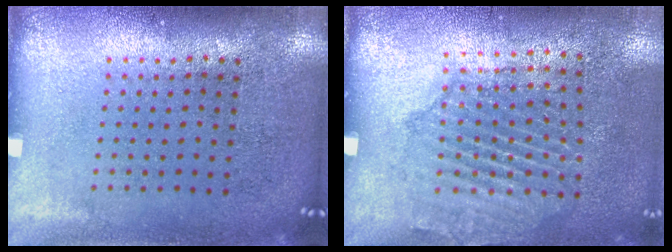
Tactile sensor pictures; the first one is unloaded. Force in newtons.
{"total": 1.6, "press": 1.5, "slide": 0.5}